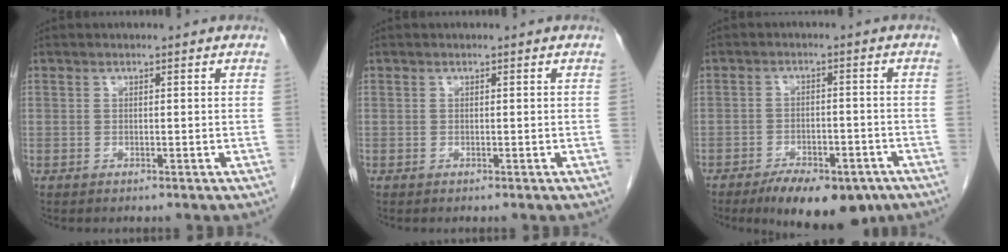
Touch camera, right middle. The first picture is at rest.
{"total": 0.0}
{"total": 11.4, "force": [-8.2, 4.5, 6.6], "torque": [-0.087, -0.003, -0.119]}